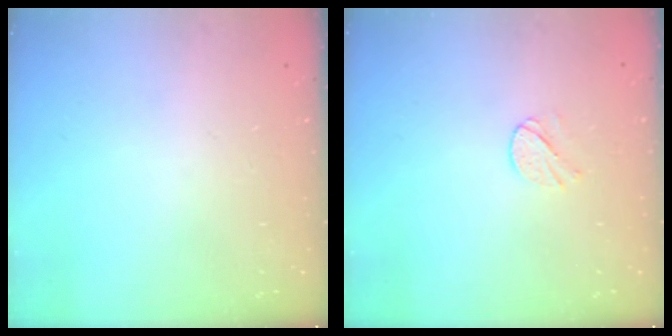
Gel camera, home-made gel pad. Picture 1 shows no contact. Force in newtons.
{"total": 3.9, "press": 3.9, "slide": 0.4}